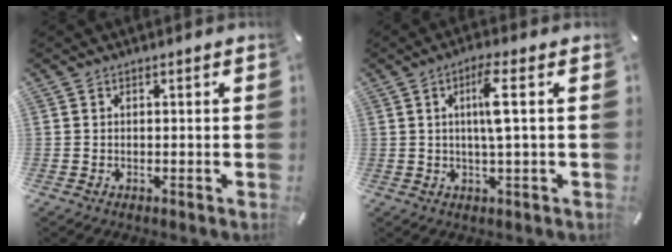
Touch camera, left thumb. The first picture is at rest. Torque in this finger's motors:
{"motor_torque": [0.18, -0.10, 0.36, 0.24, 0.07]}